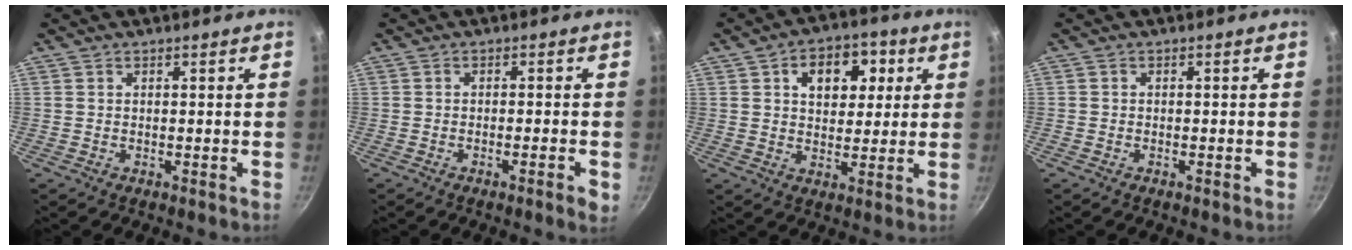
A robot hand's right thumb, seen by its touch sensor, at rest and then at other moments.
{"total": 3.0, "force": [-1.4, 0.4, 2.7], "torque": [-0.041, 0.006, -0.022]}
{"total": 10.8, "force": [3.5, 7.2, 7.2], "torque": [-0.062, 0.001, 0.044]}
{"total": 0.6, "force": [-0.5, 0.2, 0.3], "torque": [-0.009, 0.002, -0.009]}